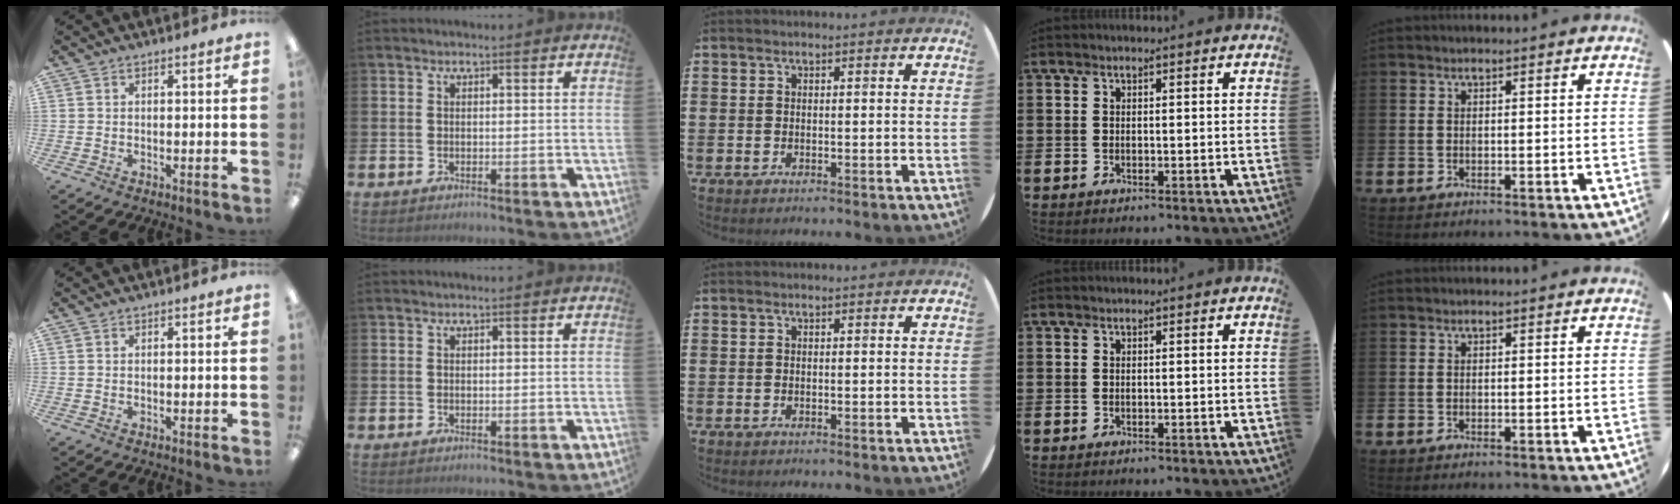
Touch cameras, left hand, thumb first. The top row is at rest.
{}